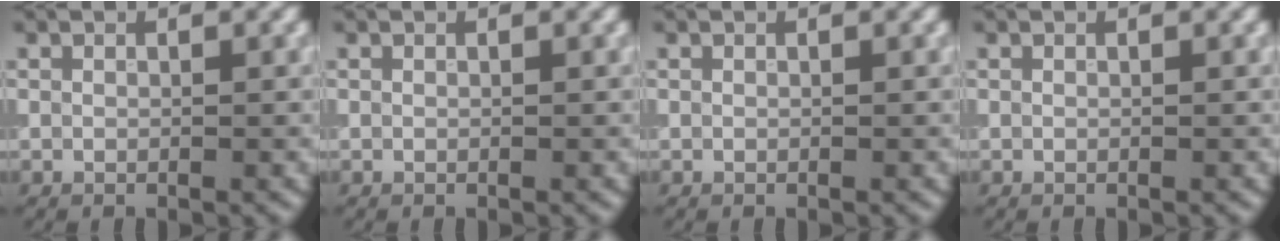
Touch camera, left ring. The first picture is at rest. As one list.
[{"total": 0.0}, {"total": 0.0}, {"total": 0.0}]